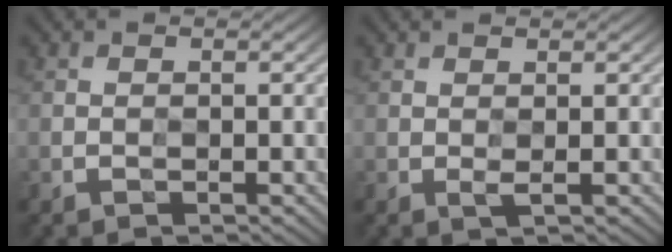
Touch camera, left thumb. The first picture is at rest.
{"total": 0.8, "force": [0.7, -0.4, -0.1], "torque": [-0.008, -0.004, 0.012]}